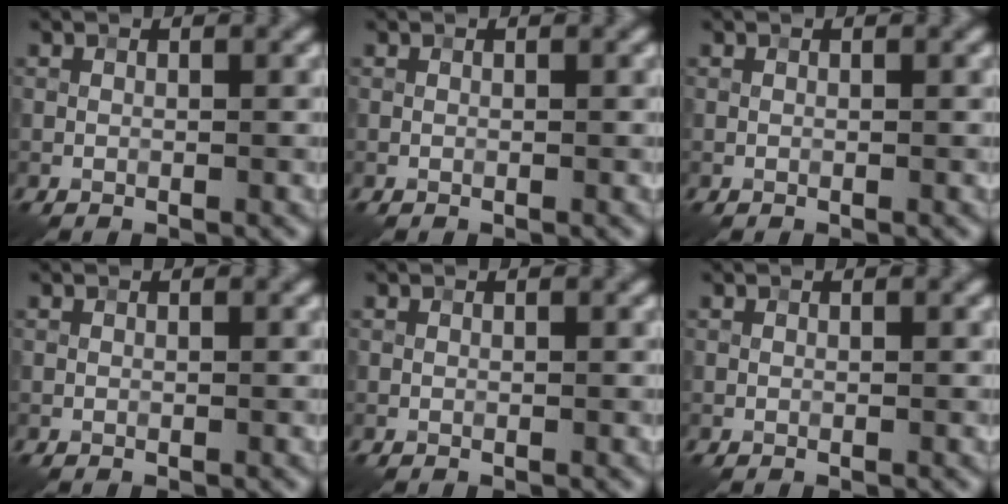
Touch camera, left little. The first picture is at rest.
{"total": 0.0}
{"total": 0.0}
{"total": 0.0}
{"total": 0.0}
{"total": 0.0}